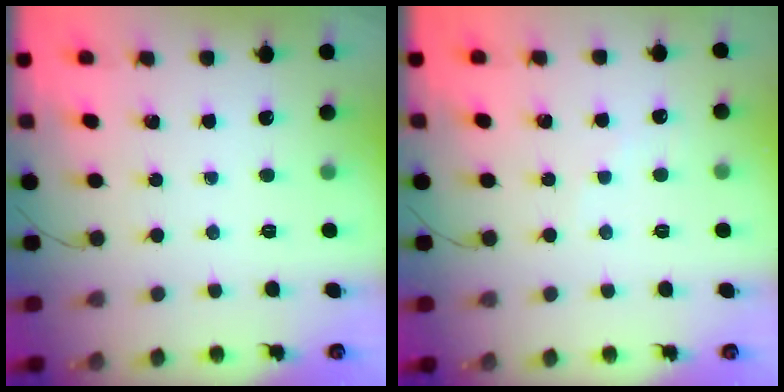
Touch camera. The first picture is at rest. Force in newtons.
{"total": 3.4, "press": 3.3, "slide": 1.0}